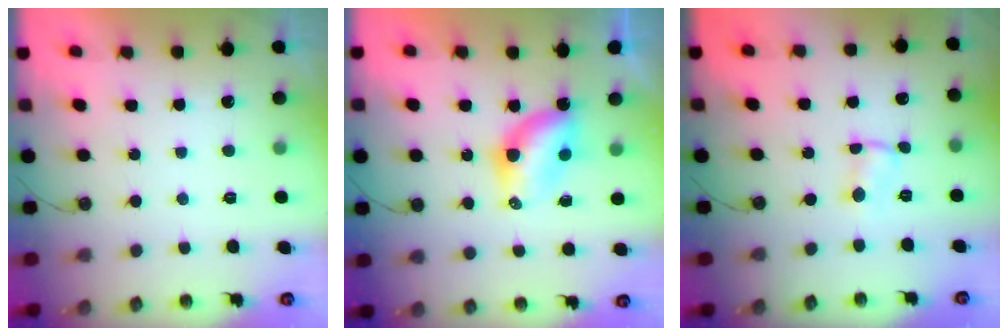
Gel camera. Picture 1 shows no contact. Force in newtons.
{"total": 6.4, "press": 6.4, "slide": 0.2}
{"total": 1.4, "press": 1.4, "slide": 0.1}